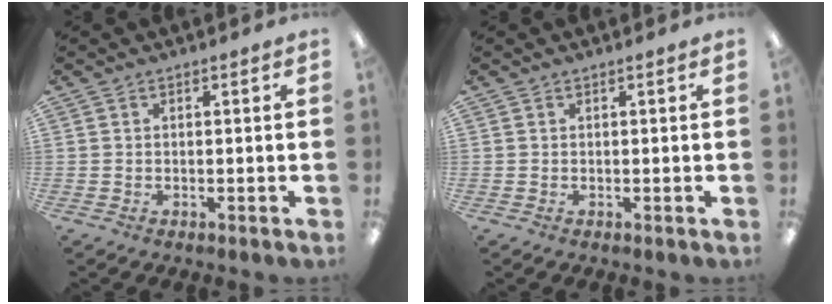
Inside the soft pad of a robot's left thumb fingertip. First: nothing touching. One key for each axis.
{"total": 0.0}